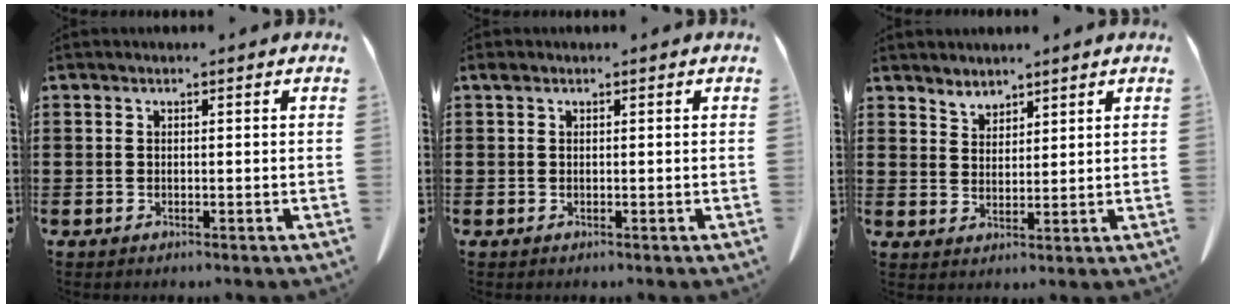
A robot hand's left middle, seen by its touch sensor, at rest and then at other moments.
{"total": 0.6, "force": [0.3, 0.4, 0.2], "torque": [-0.007, 0.003, 0.006]}
{"total": 2.8, "force": [2.7, 0.8, -0.1], "torque": [-0.006, -0.007, 0.053]}